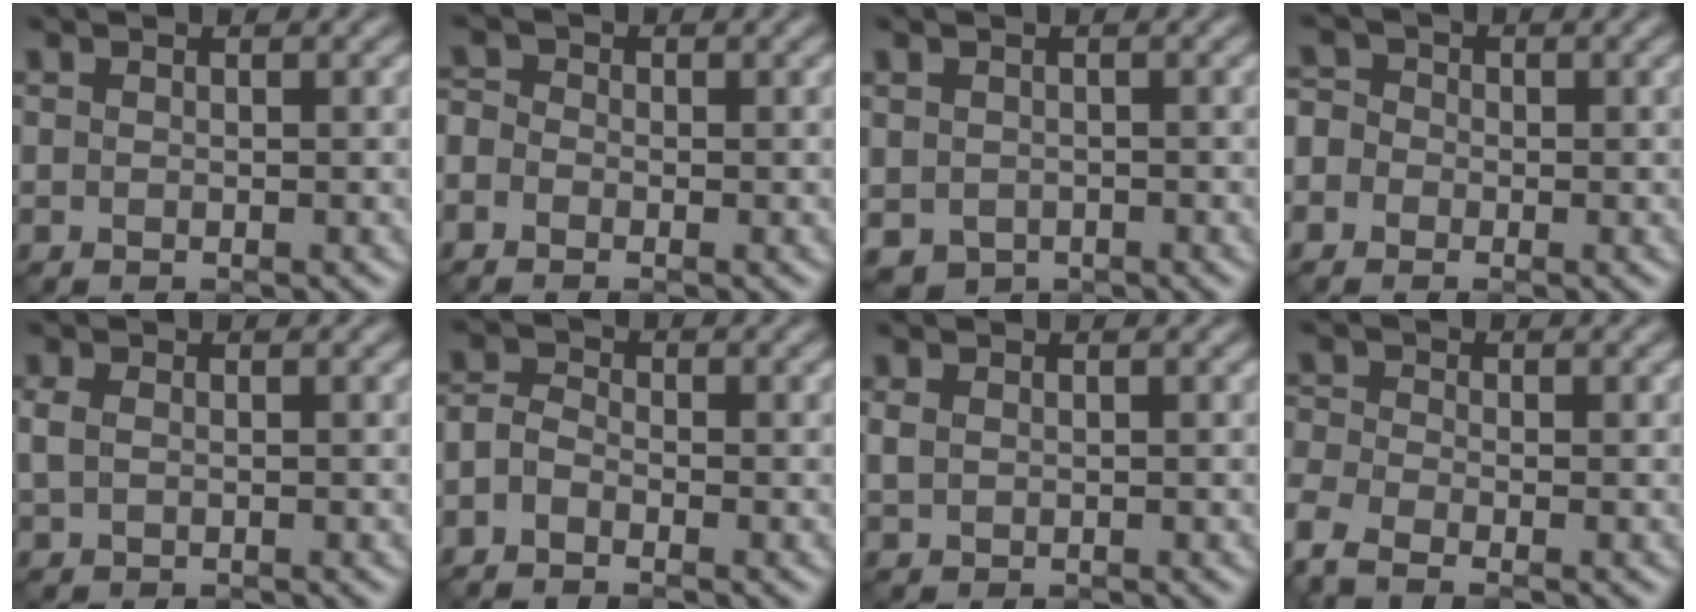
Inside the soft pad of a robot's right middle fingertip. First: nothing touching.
{"total": 1.8, "force": [-1.0, 1.3, 0.7], "torque": [-0.010, 0.002, -0.029]}
{"total": 2.2, "force": [-1.0, 1.8, 0.9], "torque": [-0.026, -0.007, -0.020]}
{"total": 3.2, "force": [-1.1, 2.9, 0.9], "torque": [-0.002, 0.016, -0.045]}
{"total": 1.3, "force": [0.1, 0.9, 1.0], "torque": [-0.030, 0.004, 0.001]}
{"total": 2.0, "force": [-1.1, 1.2, 1.2], "torque": [-0.026, 0.006, -0.033]}
{"total": 0.9, "force": [0.3, 0.6, 0.6], "torque": [-0.019, 0.002, 0.009]}
{"total": 3.9, "force": [-2.7, 1.5, 2.3], "torque": [-0.070, -0.009, -0.070]}